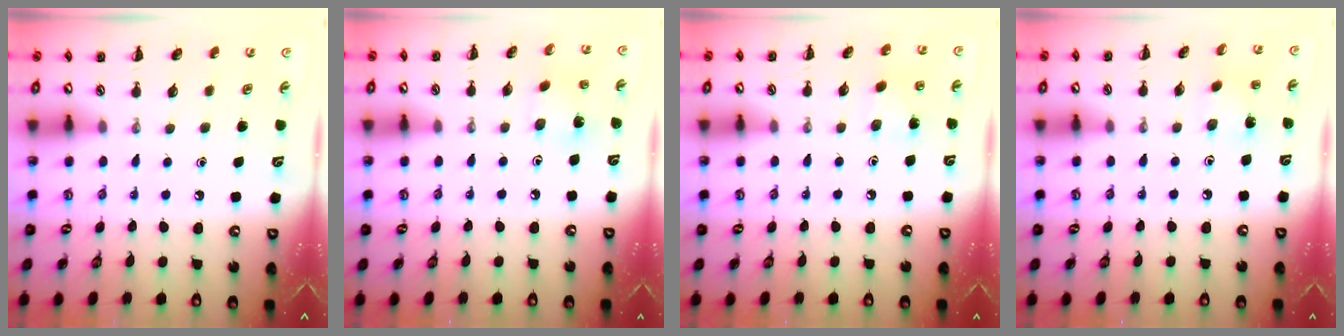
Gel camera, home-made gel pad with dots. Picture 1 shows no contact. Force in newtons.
{"total": 2.7, "press": 2.6, "slide": 0.7}
{"total": 2.8, "press": 2.7, "slide": 0.8}
{"total": 1.7, "press": 1.6, "slide": 0.6}